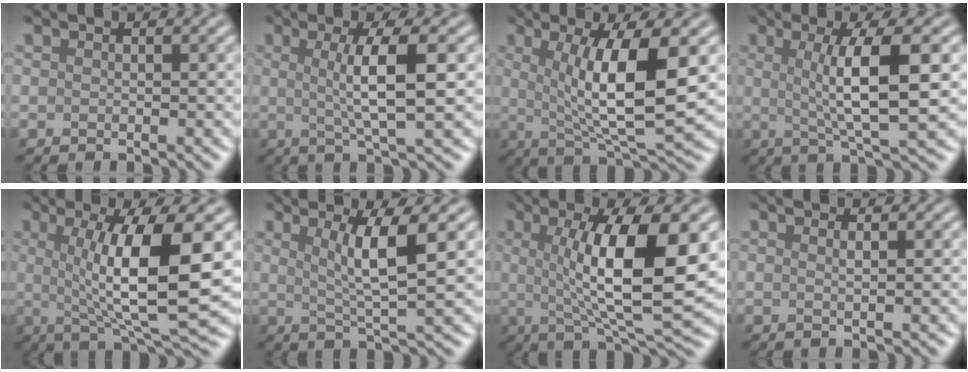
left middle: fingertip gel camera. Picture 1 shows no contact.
{"total": 5.4, "force": [0.7, 1.0, 5.2], "torque": [-0.082, 0.005, 0.011]}
{"total": 8.8, "force": [1.3, 2.1, 8.5], "torque": [-0.133, -0.013, 0.028]}
{"total": 6.9, "force": [0.9, 1.4, 6.7], "torque": [-0.104, 0.004, 0.017]}
{"total": 9.9, "force": [1.1, 2.2, 9.6], "torque": [-0.138, -0.011, 0.023]}
{"total": 5.2, "force": [1.6, 0.8, 4.9], "torque": [-0.084, -0.003, 0.031]}
{"total": 10.6, "force": [1.3, 2.6, 10.2], "torque": [-0.147, -0.008, 0.028]}
{"total": 0.9, "force": [0.4, 0.2, 0.7], "torque": [-0.006, 0.003, 0.005]}